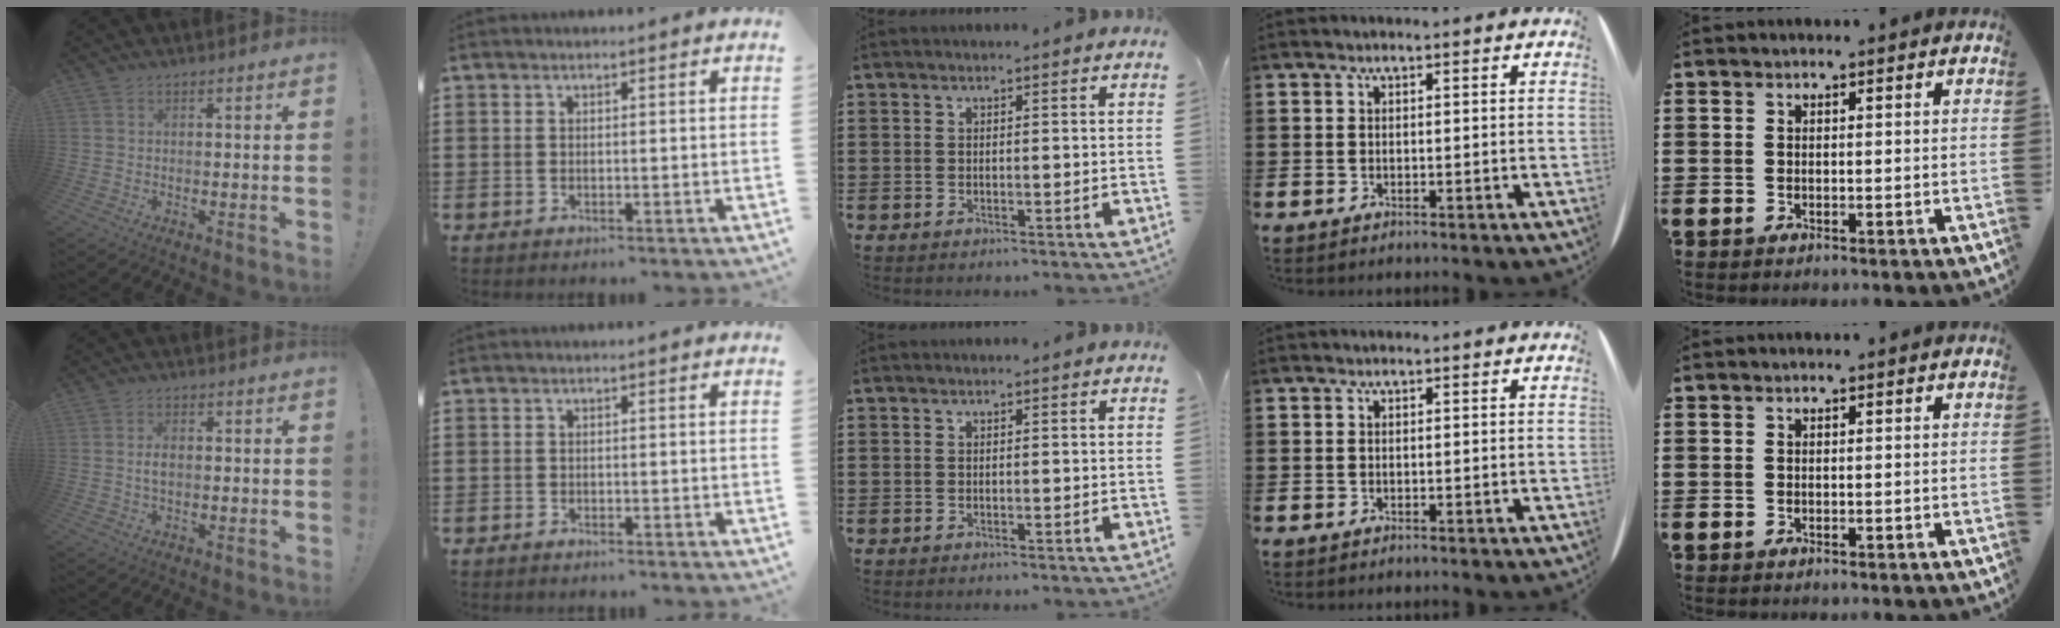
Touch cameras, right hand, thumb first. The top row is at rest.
{"thumb": {"total": 2.9, "force": [0.0, 1.4, 2.5], "torque": [-0.039, 0.004, -0.002]}, "index": {"total": 0.9, "force": [-0.9, -0.1, 0.0], "torque": [-0.001, -0.002, -0.019]}}